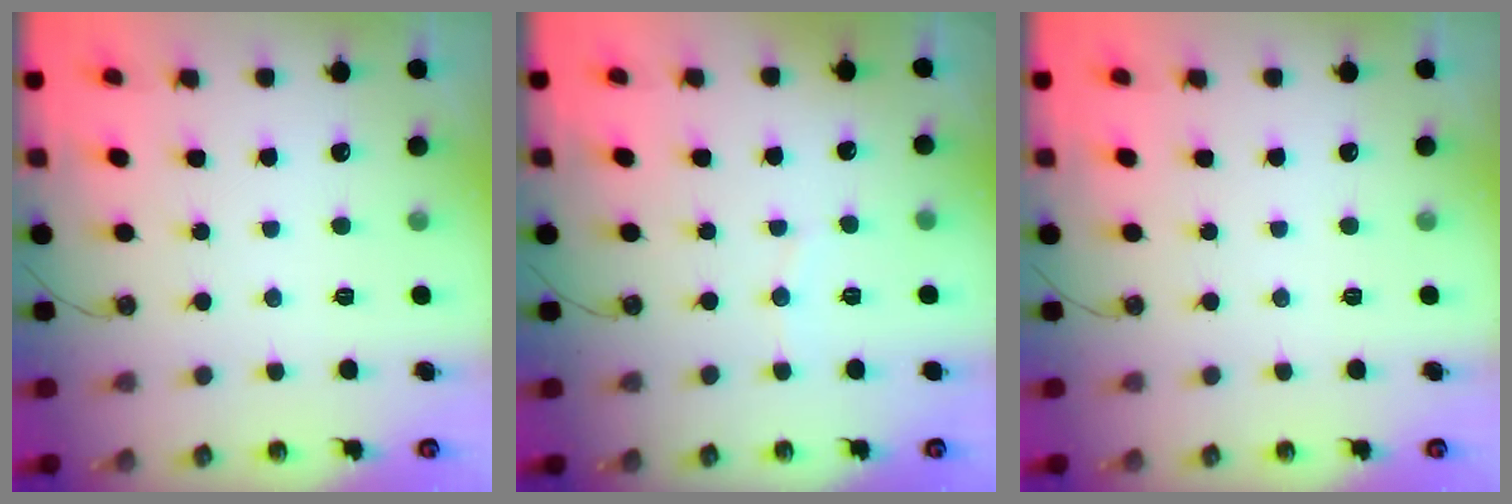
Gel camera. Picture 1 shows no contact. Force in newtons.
{"total": 3.4, "press": 3.2, "slide": 1.3}
{"total": 0.0}